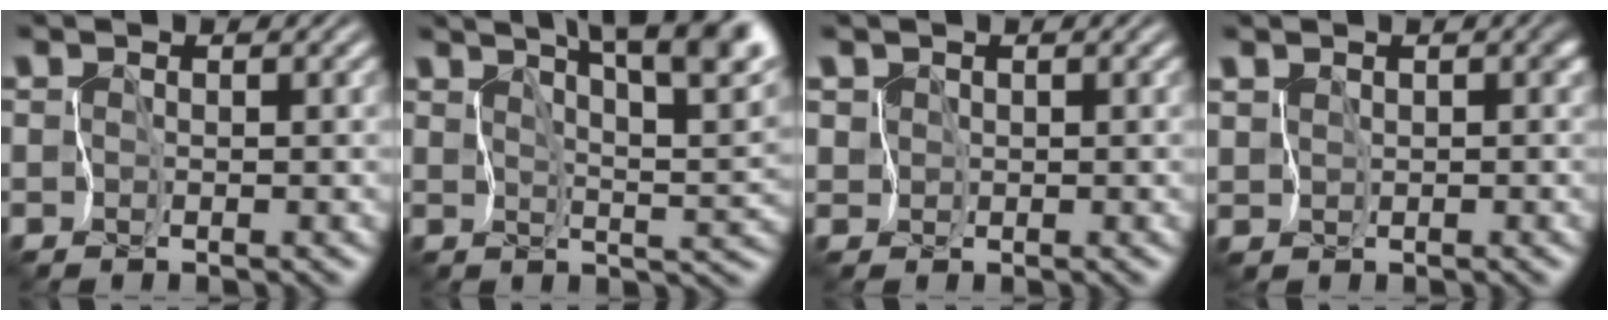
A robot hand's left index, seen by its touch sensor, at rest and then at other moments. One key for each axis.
{"total": 9.9, "fx": 6.5, "fy": 2.6, "fz": 7.0, "tx": -0.099, "ty": 0.014, "tz": 0.080}
{"total": 1.9, "fx": 1.0, "fy": 1.5, "fz": 0.4, "tx": -0.005, "ty": 0.013, "tz": 0.015}
{"total": 1.3, "fx": 0.4, "fy": 1.0, "fz": 0.7, "tx": -0.013, "ty": 0.000, "tz": 0.011}